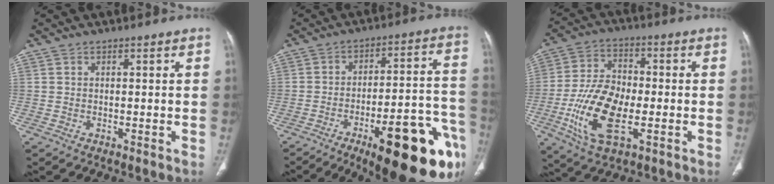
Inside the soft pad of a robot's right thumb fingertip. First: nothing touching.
{"total": 25.6, "force": [-12.9, 7.7, 20.7], "torque": [-0.206, 0.069, -0.177]}
{"total": 15.3, "force": [-4.0, 7.8, 12.6], "torque": [-0.247, 0.008, -0.072]}